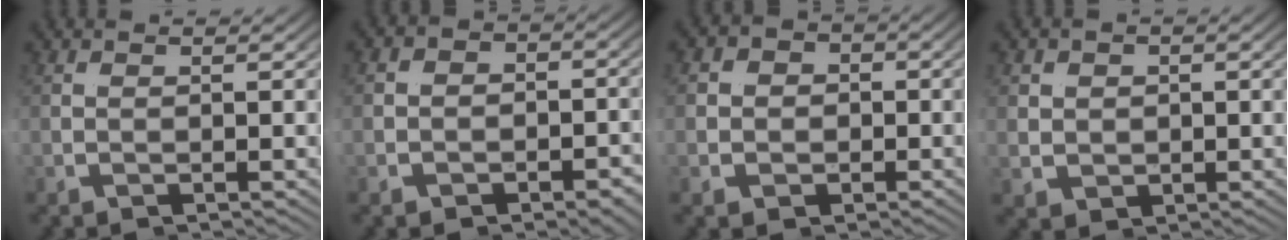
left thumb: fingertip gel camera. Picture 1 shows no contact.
{"total": 5.8, "force": [-1.0, 5.0, 2.9], "torque": [-0.049, -0.025, -0.010]}
{"total": 9.1, "force": [0.9, 7.4, 5.2], "torque": [-0.083, -0.007, 0.009]}
{"total": 2.7, "force": [0.6, 2.4, 1.1], "torque": [-0.020, -0.008, 0.015]}